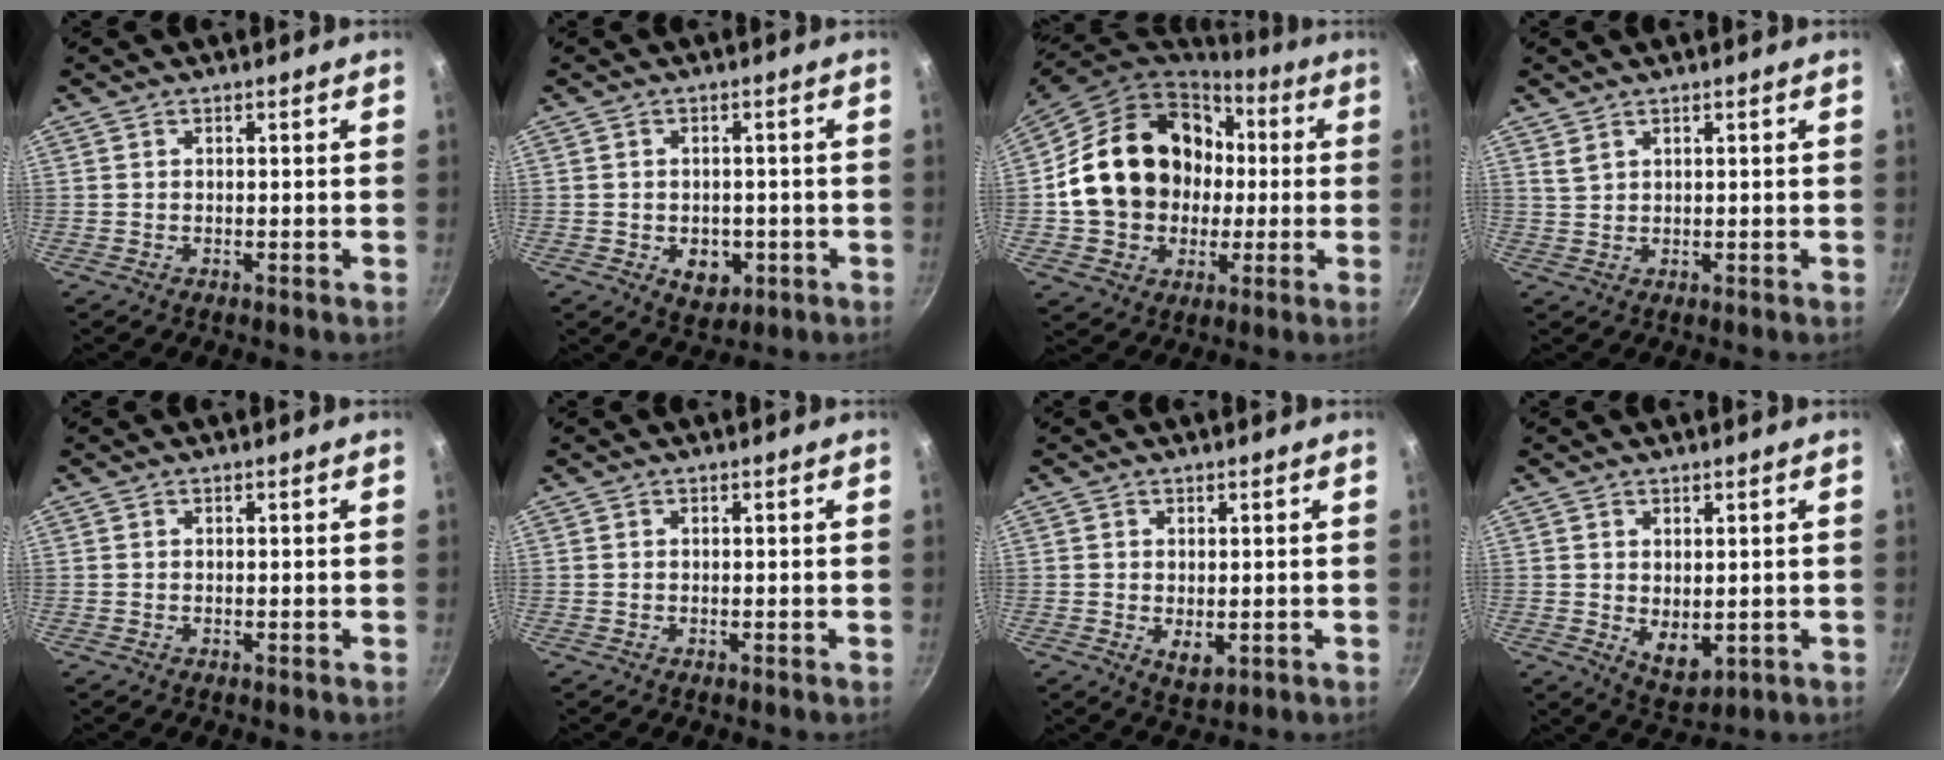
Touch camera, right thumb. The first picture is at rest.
{"total": 5.5, "force": [-1.7, 4.0, 3.4], "torque": [-0.029, 0.004, -0.012]}
{"total": 22.1, "force": [1.3, 18.2, 12.5], "torque": [-0.198, 0.043, 0.037]}
{"total": 1.7, "force": [1.3, 0.8, 0.8], "torque": [-0.014, -0.004, 0.029]}
{"total": 0.0}
{"total": 0.0}
{"total": 3.2, "force": [-0.3, 1.8, 2.6], "torque": [-0.040, -0.014, 0.001]}
{"total": 5.5, "force": [0.4, 3.3, 4.4], "torque": [-0.054, -0.020, 0.019]}